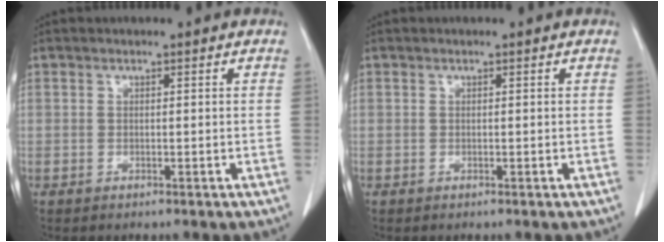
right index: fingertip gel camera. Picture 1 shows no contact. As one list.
[{"total": 0.0}]